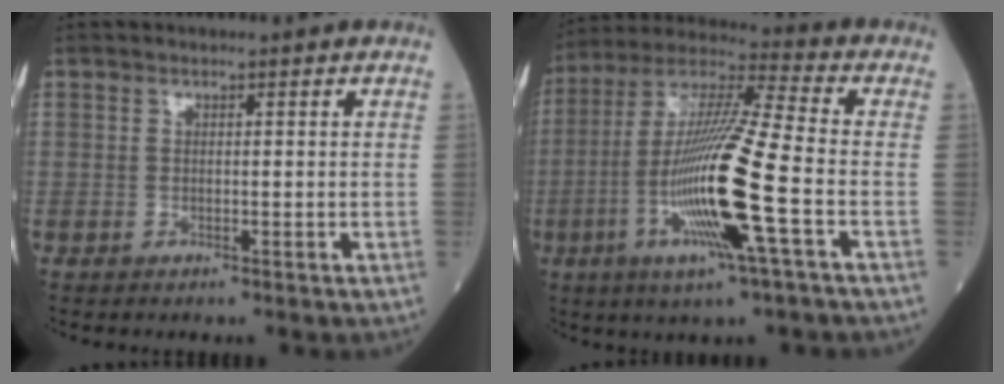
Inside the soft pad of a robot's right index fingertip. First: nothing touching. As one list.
[{"total": 17.6, "force": [-4.7, 0.0, 17.0], "torque": [-0.345, -0.014, -0.094]}]